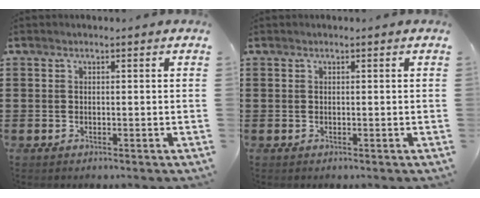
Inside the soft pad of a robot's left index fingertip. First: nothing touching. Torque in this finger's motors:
{"motor_torque": [0.10, 0.10, -0.05, 0.01]}